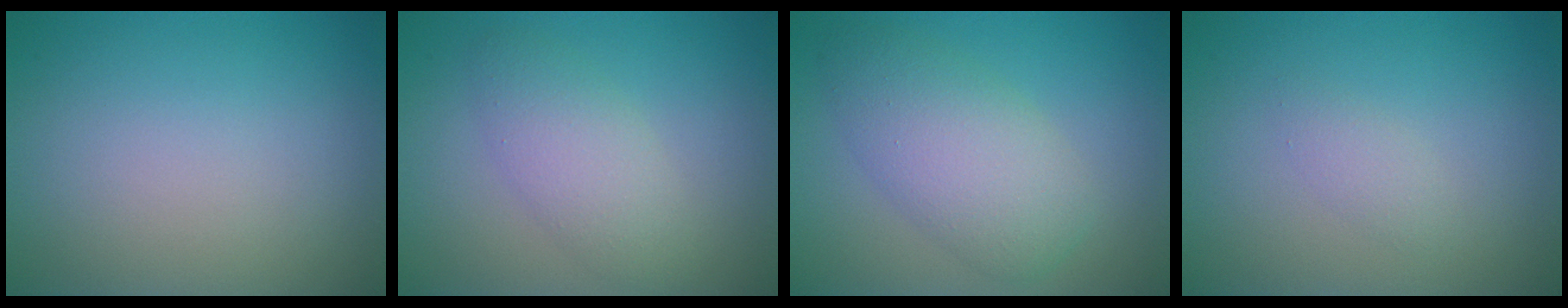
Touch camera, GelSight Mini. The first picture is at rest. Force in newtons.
{"total": 3.3, "press": 3.3, "slide": 0.2}
{"total": 5.3, "press": 5.3, "slide": 0.2}
{"total": 1.1, "press": 1.1, "slide": 0.1}